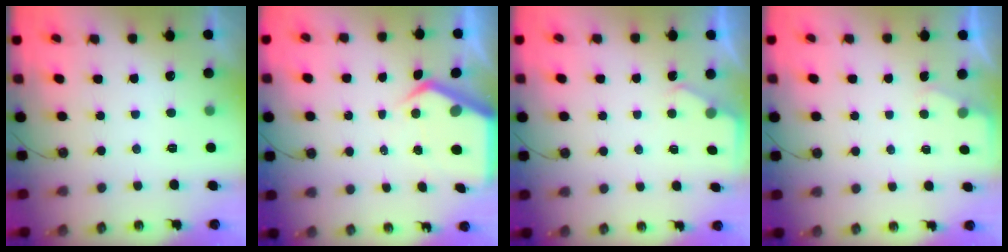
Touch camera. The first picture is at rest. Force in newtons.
{"total": 6.2, "press": 6.2, "slide": 0.6}
{"total": 1.8, "press": 1.7, "slide": 0.3}
{"total": 1.8, "press": 1.8, "slide": 0.3}